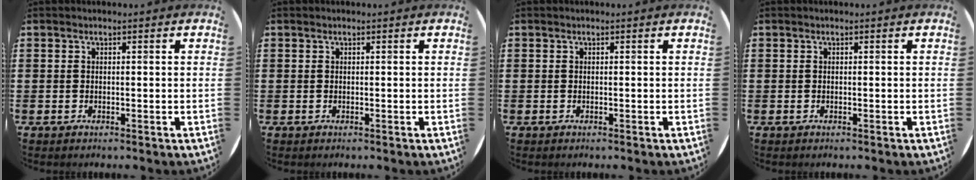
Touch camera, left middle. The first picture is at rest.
{"total": 0.0}
{"total": 0.0}
{"total": 0.0}